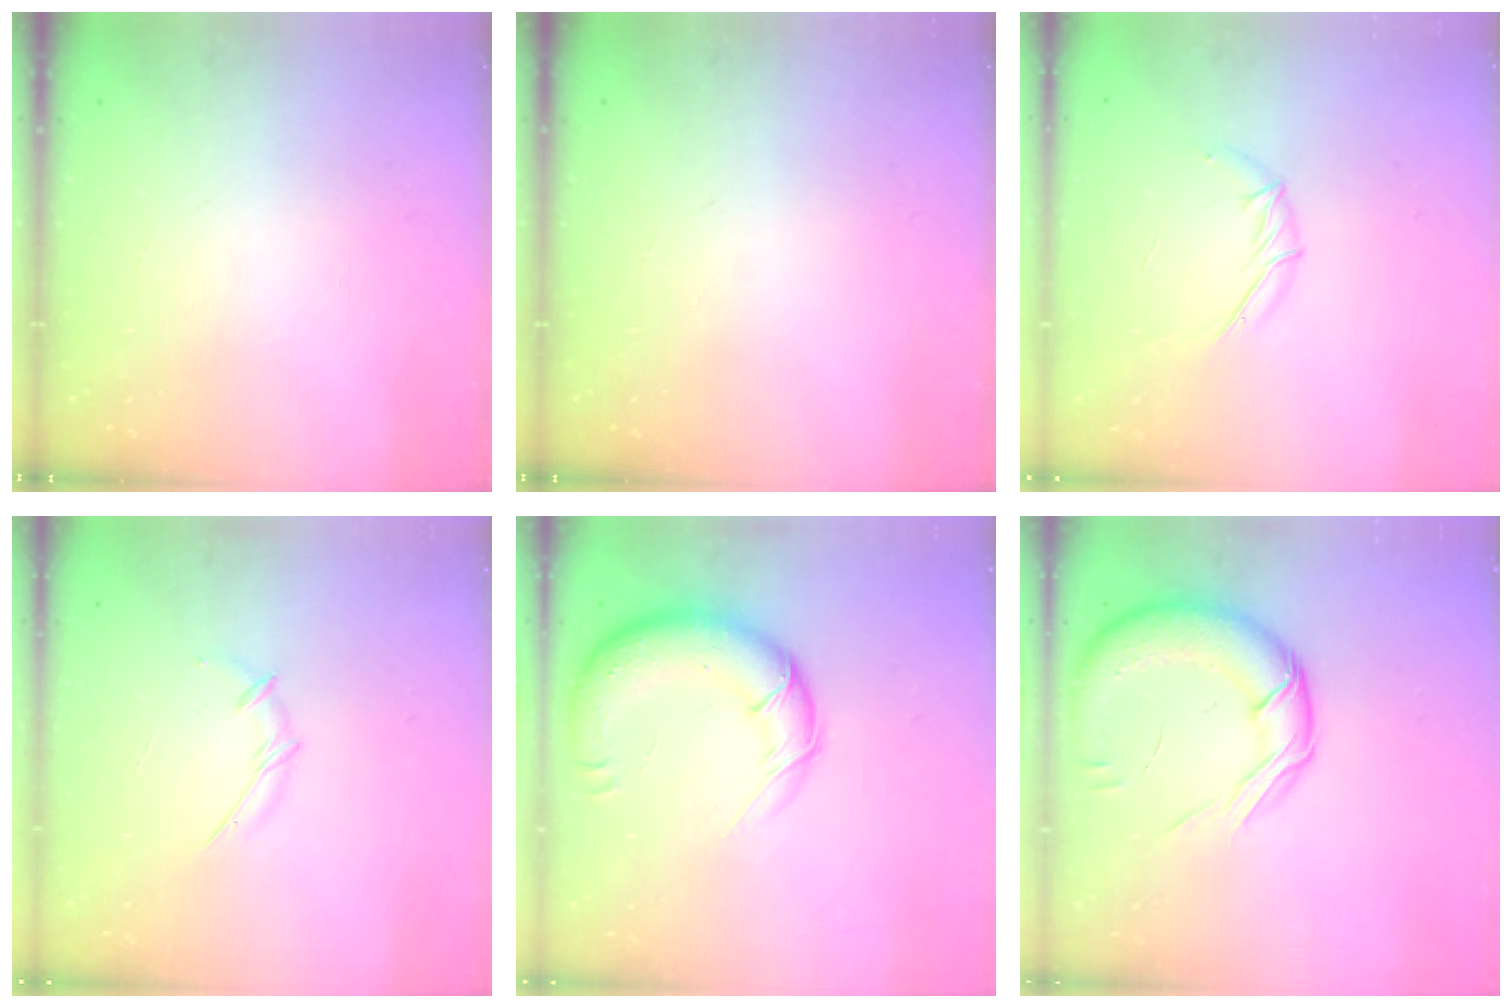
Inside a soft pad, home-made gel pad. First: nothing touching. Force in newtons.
{"total": 0.0}
{"total": 7.6, "press": 7.5, "slide": 1.1}
{"total": 4.8, "press": 4.7, "slide": 1.0}
{"total": 18.0, "press": 17.5, "slide": 4.2}
{"total": 16.8, "press": 16.4, "slide": 3.4}